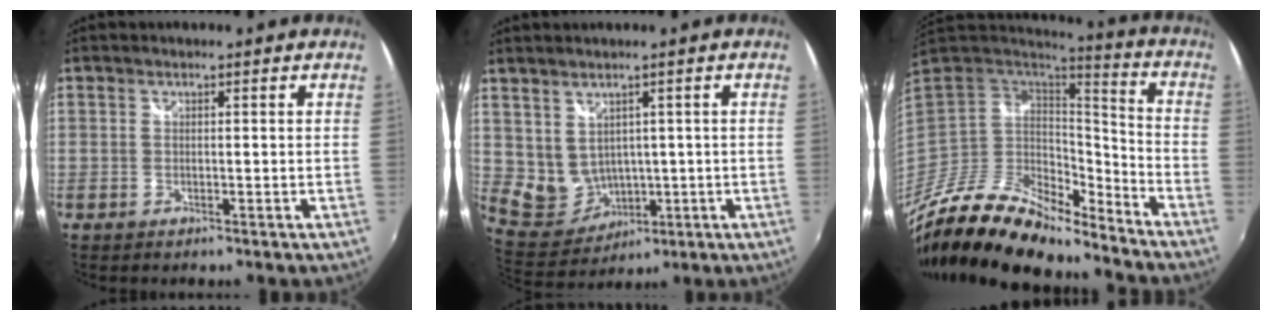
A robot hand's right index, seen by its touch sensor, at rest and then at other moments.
{"total": 7.6, "force": [1.9, 6.2, 3.9], "torque": [-0.081, -0.004, 0.067]}
{"total": 22.1, "force": [-17.4, 7.6, 11.3], "torque": [-0.229, -0.029, -0.315]}